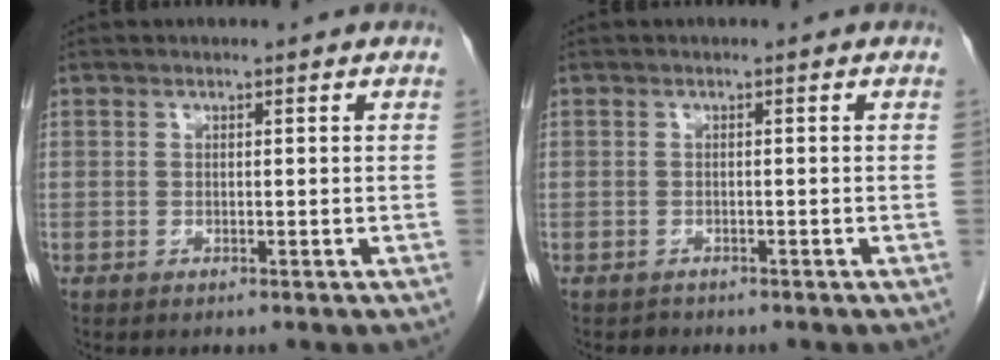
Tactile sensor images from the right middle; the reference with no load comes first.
{"total": 0.7, "force": [-0.6, 0.4, -0.1], "torque": [-0.006, 0.000, -0.013]}